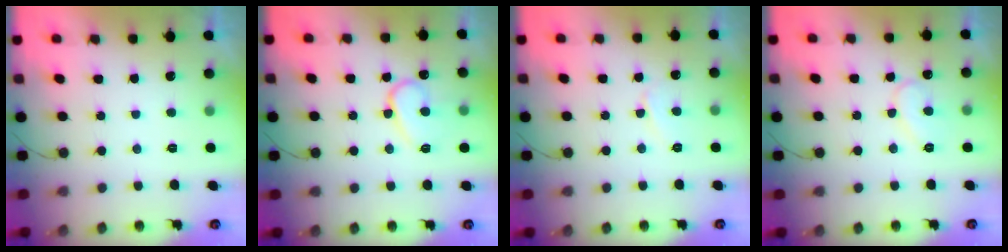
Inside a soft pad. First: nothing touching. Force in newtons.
{"total": 10.8, "press": 10.8, "slide": 1.0}
{"total": 4.6, "press": 4.5, "slide": 0.6}
{"total": 9.0, "press": 9.0, "slide": 0.7}